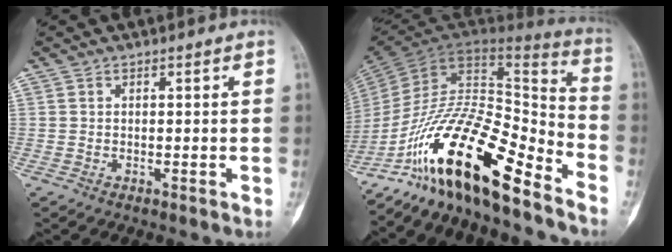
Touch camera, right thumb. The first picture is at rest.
{"total": 23.9, "force": [-16.1, 6.8, 16.3], "torque": [-0.300, 0.091, -0.283]}